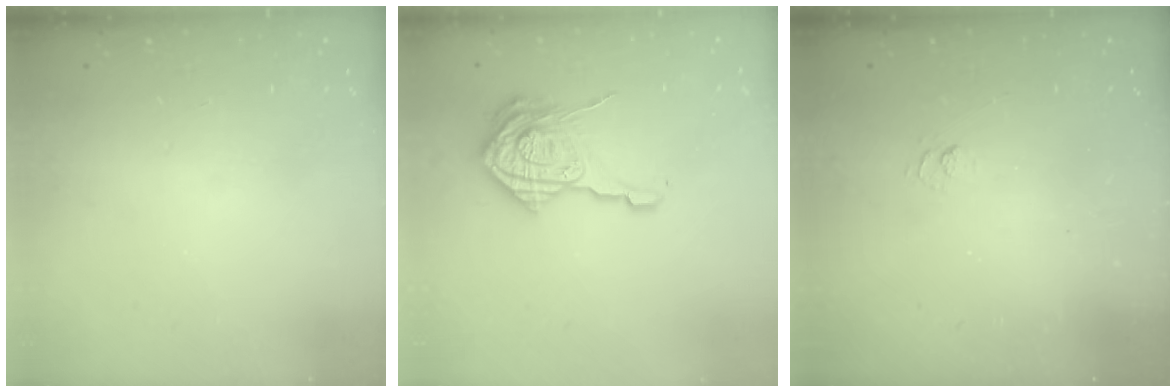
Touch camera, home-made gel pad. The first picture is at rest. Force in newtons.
{"total": 17.6, "press": 17.6, "slide": 1.2}
{"total": 2.7, "press": 2.2, "slide": 1.5}